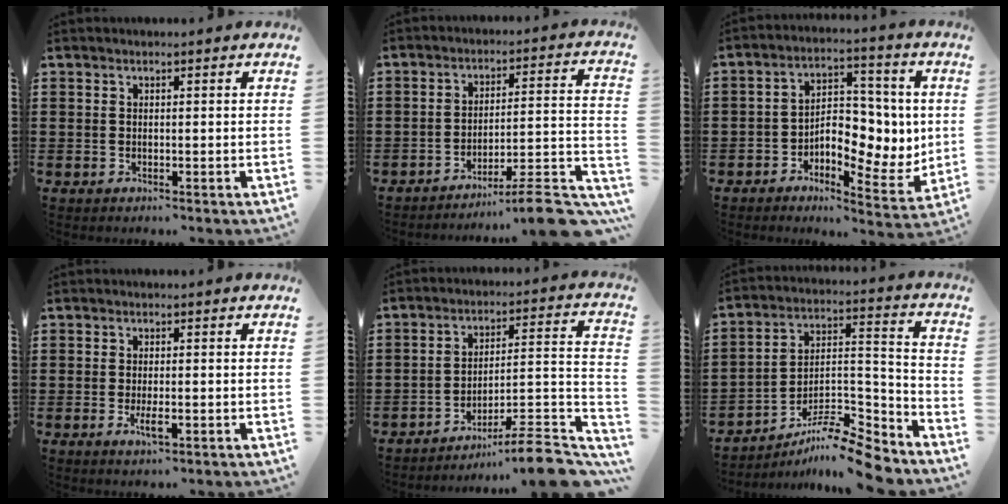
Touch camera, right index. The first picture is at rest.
{"total": 8.2, "force": [-6.8, -0.1, 4.5], "torque": [-0.063, -0.007, -0.132]}
{"total": 7.8, "force": [-0.5, 5.2, 5.8], "torque": [-0.084, -0.003, -0.013]}
{"total": 2.9, "force": [-1.1, 0.8, 2.5], "torque": [-0.064, -0.008, -0.026]}
{"total": 8.1, "force": [-6.8, 0.3, 4.4], "torque": [-0.062, -0.005, -0.136]}
{"total": 10.4, "force": [-9.2, 1.6, 4.7], "torque": [-0.072, 0.020, -0.179]}